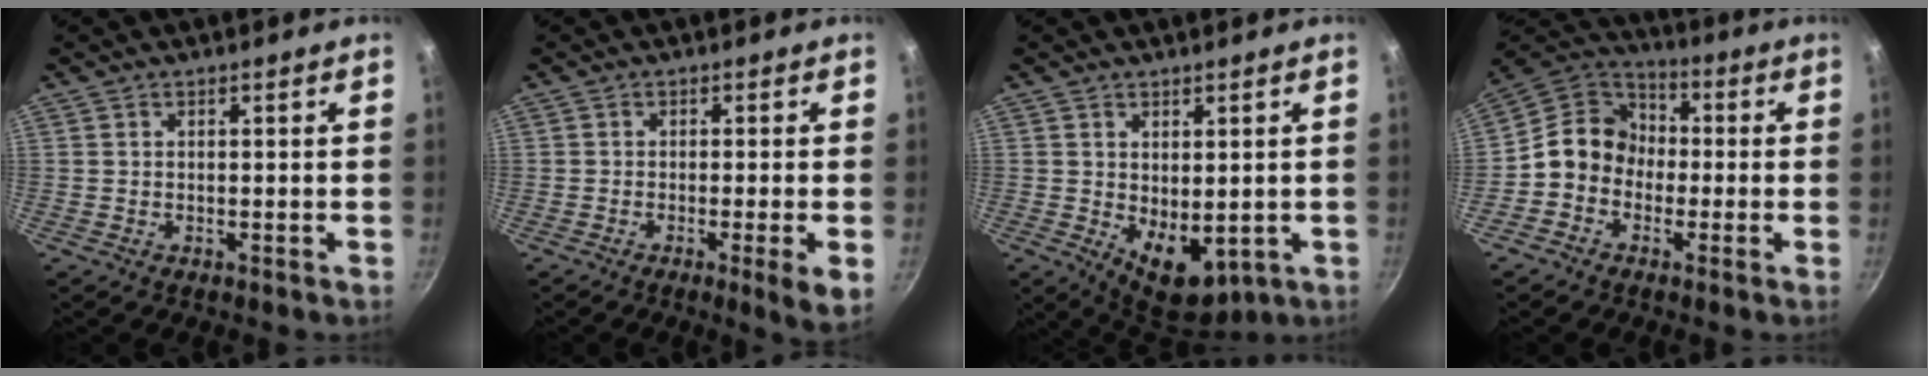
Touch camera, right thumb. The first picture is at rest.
{"total": 4.9, "force": [-1.4, 0.3, 4.7], "torque": [-0.074, -0.003, -0.022]}
{"total": 8.5, "force": [-0.4, 5.3, 6.6], "torque": [-0.072, -0.020, 0.012]}
{"total": 10.5, "force": [-1.7, 9.2, 4.8], "torque": [-0.044, 0.039, -0.057]}